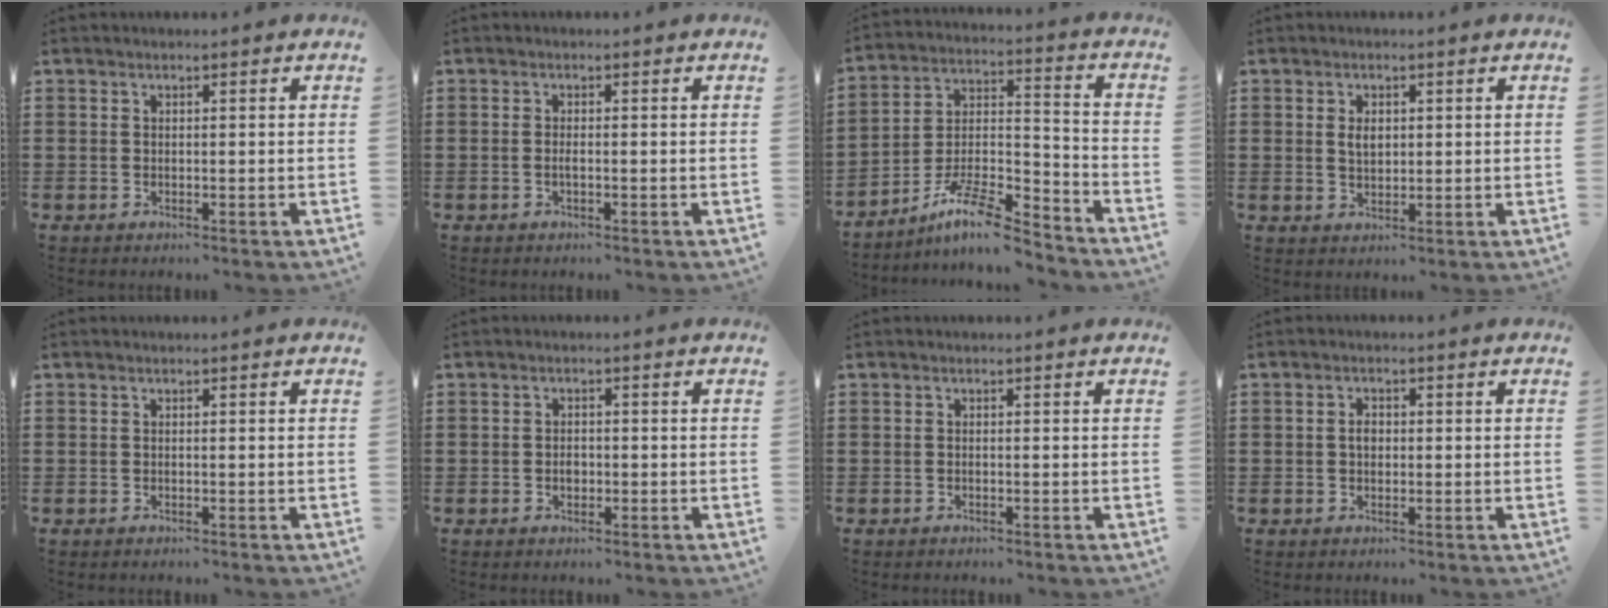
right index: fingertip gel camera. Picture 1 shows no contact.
{"total": 0.8, "force": [-0.2, 0.1, 0.7], "torque": [-0.014, -0.003, -0.003]}
{"total": 10.7, "force": [-8.6, 2.1, 5.9], "torque": [-0.106, 0.025, -0.165]}
{"total": 2.5, "force": [0.6, 1.4, 2.0], "torque": [-0.035, 0.001, 0.008]}
{"total": 0.0}
{"total": 1.4, "force": [-0.2, 1.0, 1.0], "torque": [-0.020, 0.004, -0.005]}
{"total": 0.0}
{"total": 1.9, "force": [0.0, 1.2, 1.5], "torque": [-0.029, 0.006, 0.000]}